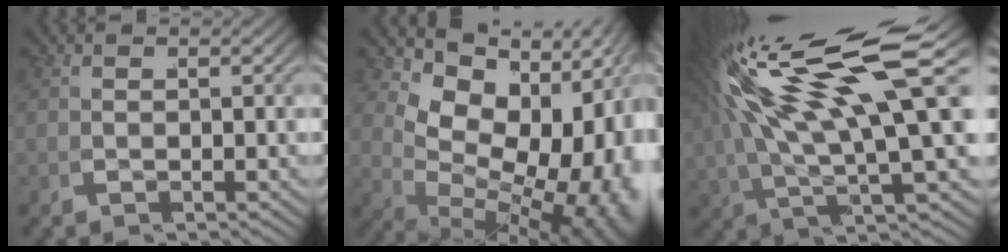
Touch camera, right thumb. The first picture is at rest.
{"total": 17.0, "force": [0.6, 10.8, 13.1], "torque": [-0.198, -0.020, 0.021]}
{"total": 10.3, "force": [1.8, 4.4, 9.2], "torque": [-0.172, 0.008, 0.036]}